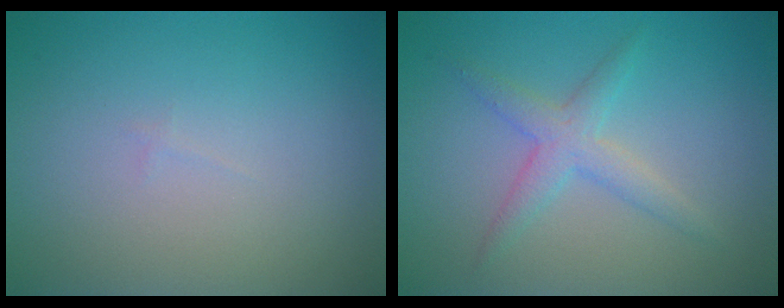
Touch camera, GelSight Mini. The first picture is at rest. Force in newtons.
{"total": 2.5, "press": 2.5, "slide": 0.1}